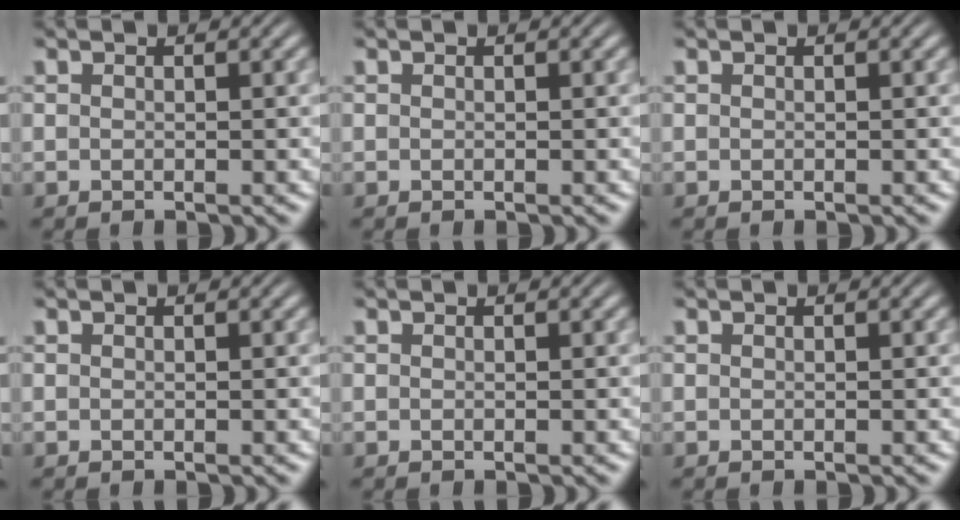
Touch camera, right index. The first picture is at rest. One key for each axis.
{"total": 0.0}
{"total": 0.0}
{"total": 0.0}
{"total": 0.0}
{"total": 0.0}